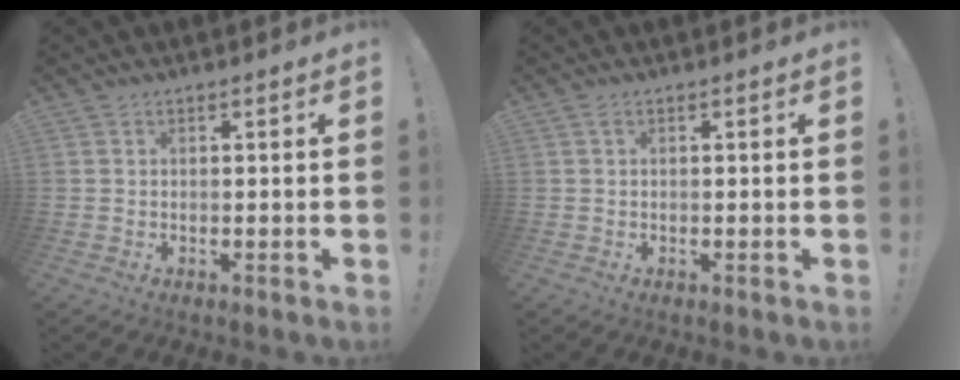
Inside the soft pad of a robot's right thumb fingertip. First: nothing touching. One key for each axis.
{"total": 0.6, "fx": 0.0, "fy": 0.0, "fz": 0.6, "tx": -0.016, "ty": 0.003, "tz": 0.000}